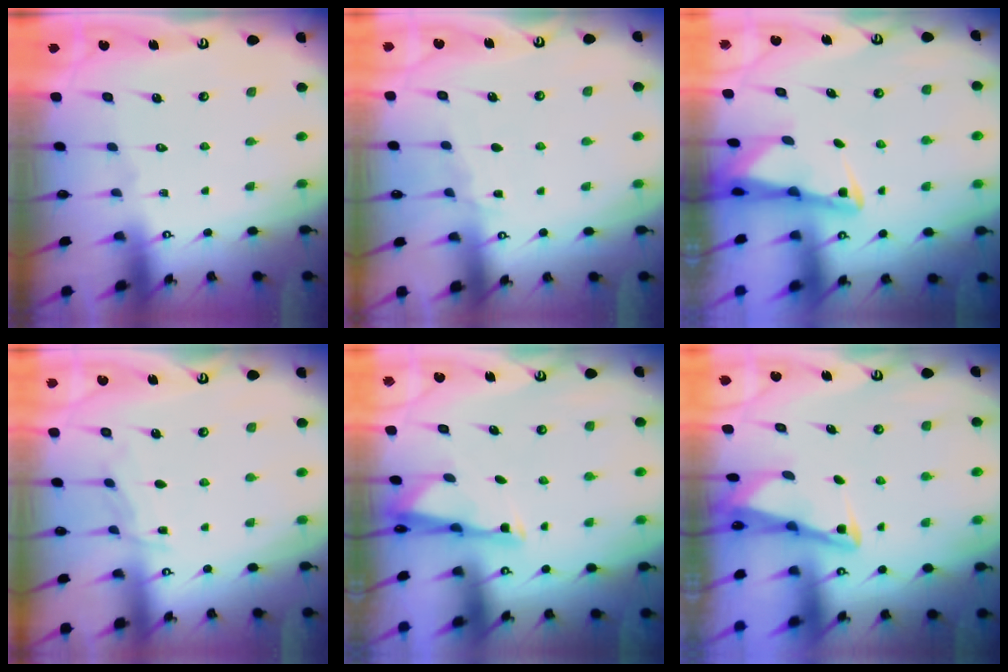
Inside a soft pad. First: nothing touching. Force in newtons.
{"total": 5.5, "press": 5.4, "slide": 0.6}
{"total": 2.4, "press": 2.3, "slide": 0.6}
{"total": 6.8, "press": 6.8, "slide": 0.5}
{"total": 3.0, "press": 2.9, "slide": 0.6}
{"total": 3.0, "press": 3.0, "slide": 0.4}